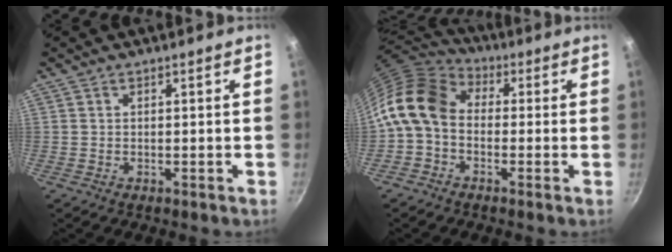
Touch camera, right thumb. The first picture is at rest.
{"total": 13.0, "force": [-0.9, 9.7, 8.7], "torque": [-0.157, 0.038, -0.041]}